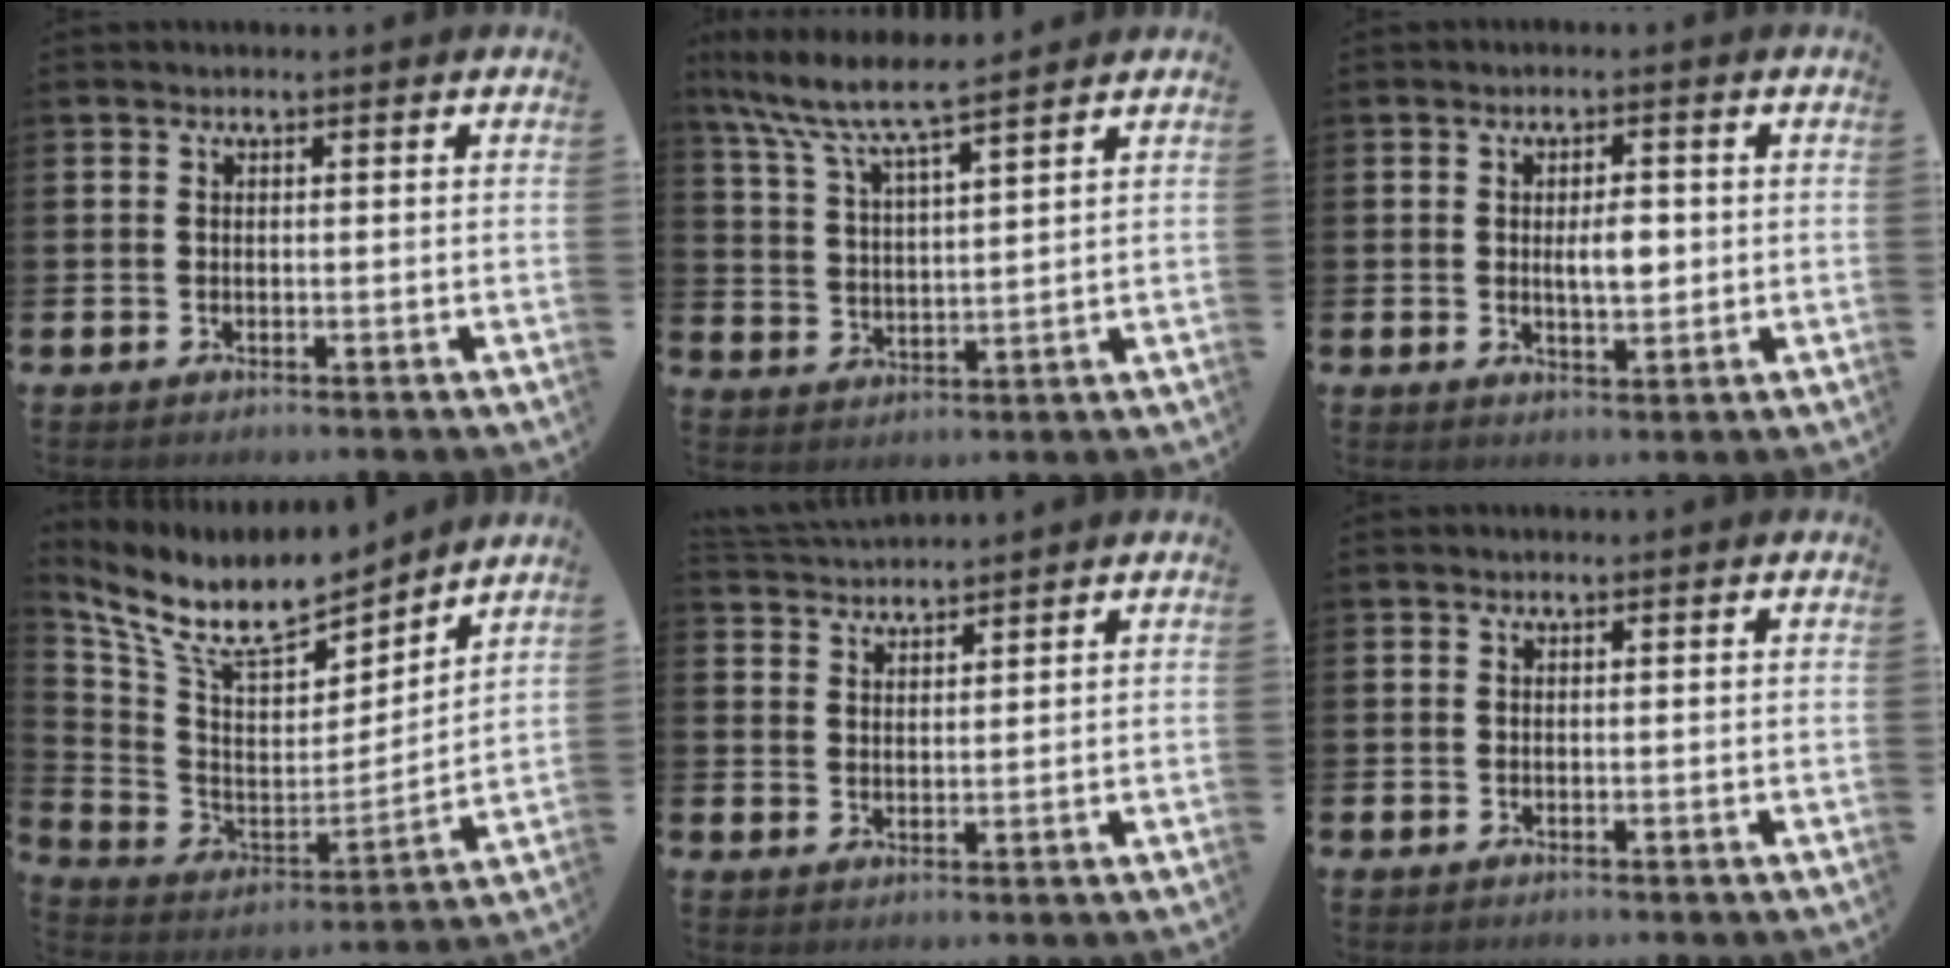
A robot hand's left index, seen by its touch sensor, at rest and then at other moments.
{"total": 7.8, "force": [7.2, 0.2, 2.9], "torque": [-0.084, -0.042, 0.125]}
{"total": 3.3, "force": [0.3, 1.5, 2.9], "torque": [-0.039, -0.002, -0.001]}
{"total": 10.2, "force": [8.8, 3.3, 4.1], "torque": [-0.130, -0.057, 0.155]}
{"total": 3.3, "force": [3.3, 0.4, -0.2], "torque": [-0.004, -0.016, 0.060]}
{"total": 0.0}